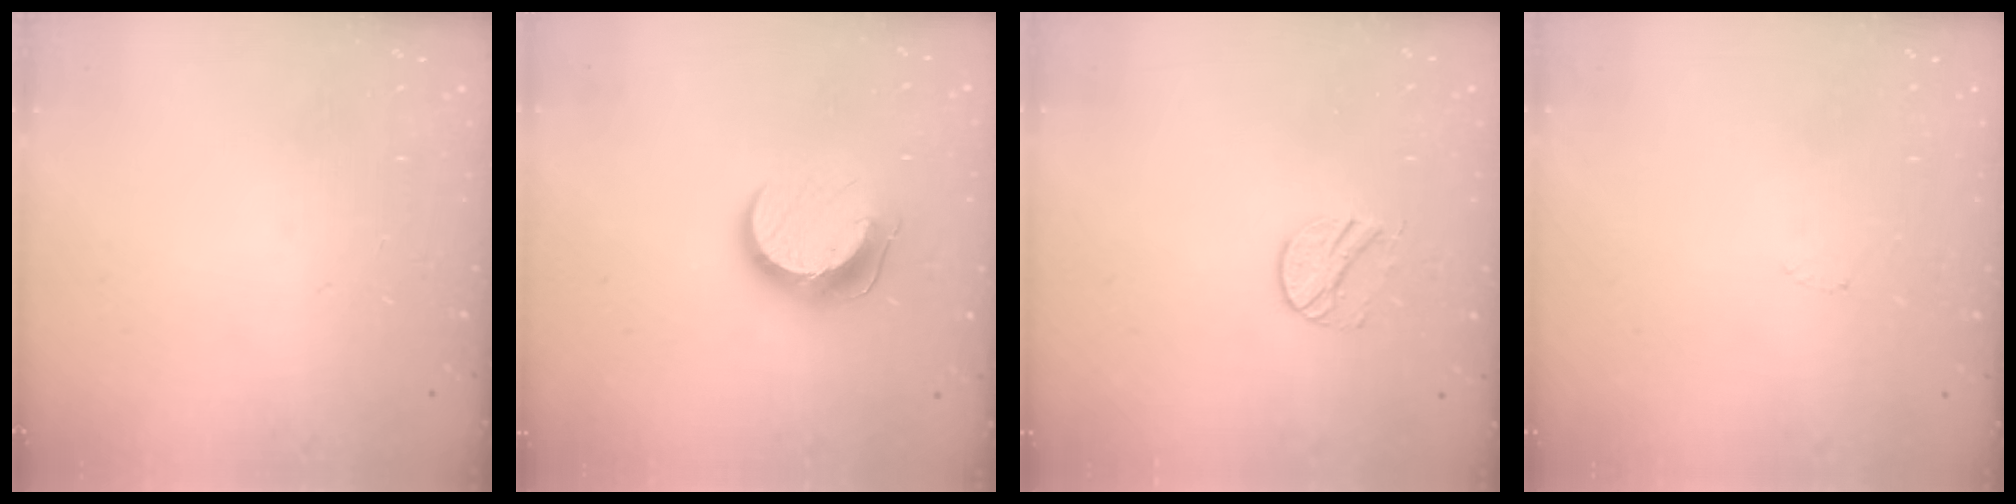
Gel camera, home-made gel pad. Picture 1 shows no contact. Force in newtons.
{"total": 10.2, "press": 10.2, "slide": 0.9}
{"total": 9.0, "press": 9.0, "slide": 0.5}
{"total": 2.3, "press": 2.3, "slide": 0.2}